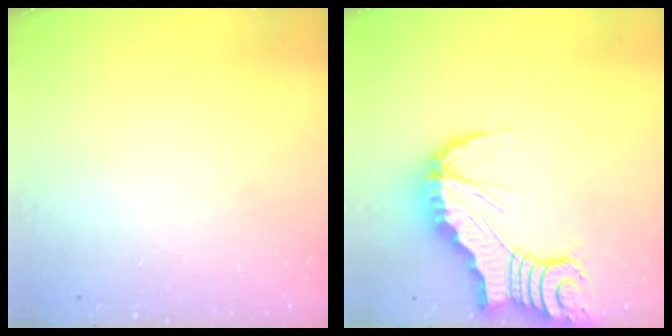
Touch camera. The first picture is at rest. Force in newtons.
{"total": 12.7, "press": 12.6, "slide": 1.4}